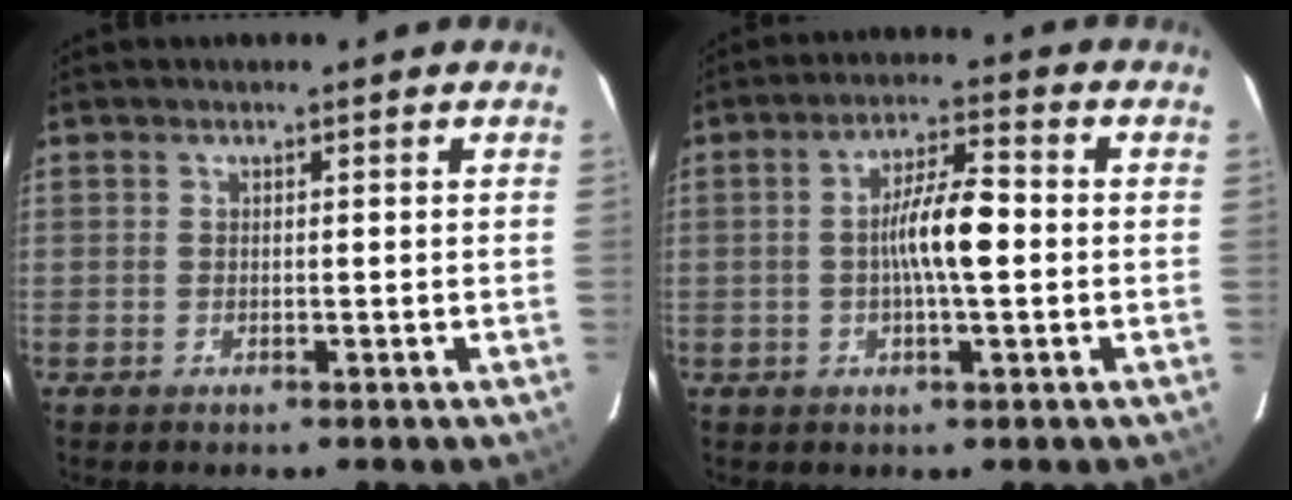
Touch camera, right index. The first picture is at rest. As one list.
[{"total": 7.7, "force": [-0.4, 1.1, 7.6], "torque": [-0.140, 0.012, -0.012]}]